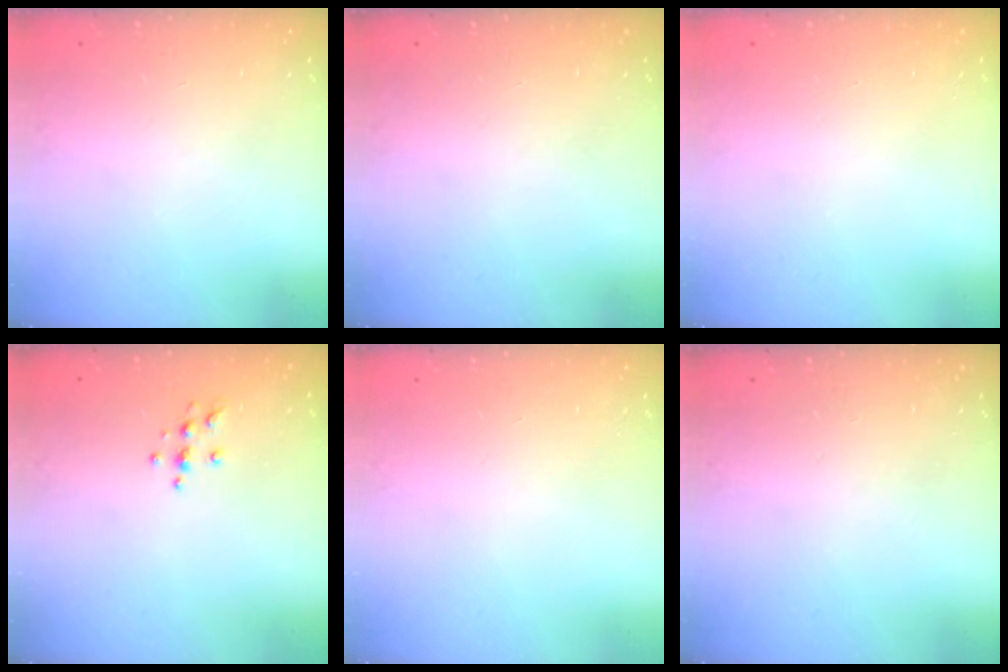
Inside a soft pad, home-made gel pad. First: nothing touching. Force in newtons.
{"total": 0.0}
{"total": 0.0}
{"total": 5.4, "press": 5.4, "slide": 0.7}
{"total": 0.0}
{"total": 0.0}